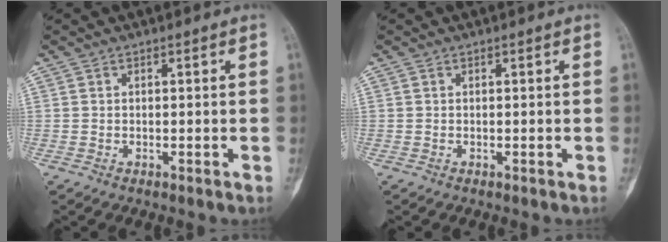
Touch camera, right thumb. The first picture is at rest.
{"total": 0.0}